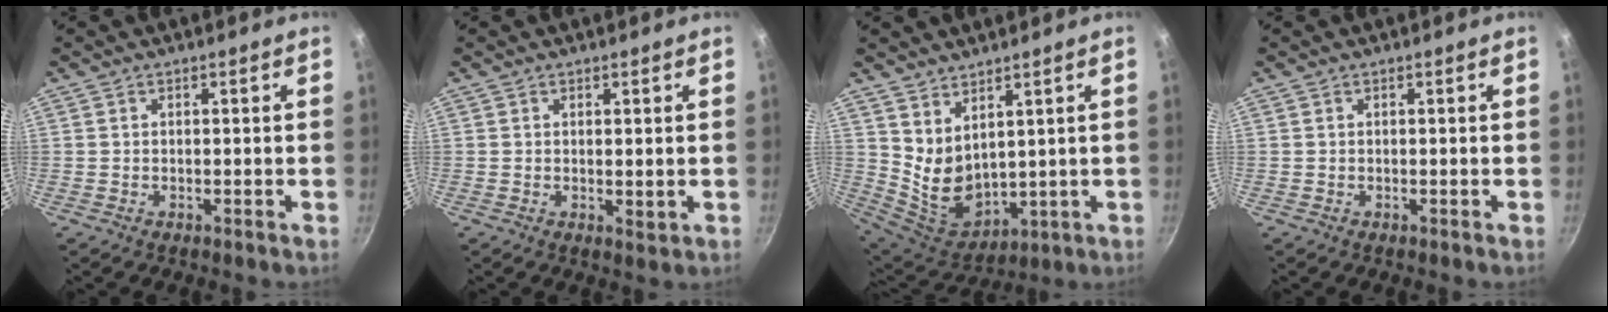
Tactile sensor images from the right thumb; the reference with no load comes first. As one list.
[{"total": 1.6, "force": [0.4, 0.6, 1.4], "torque": [-0.022, -0.008, 0.006]}, {"total": 9.5, "force": [4.1, 5.6, 6.6], "torque": [-0.104, -0.054, 0.103]}, {"total": 0.0}]